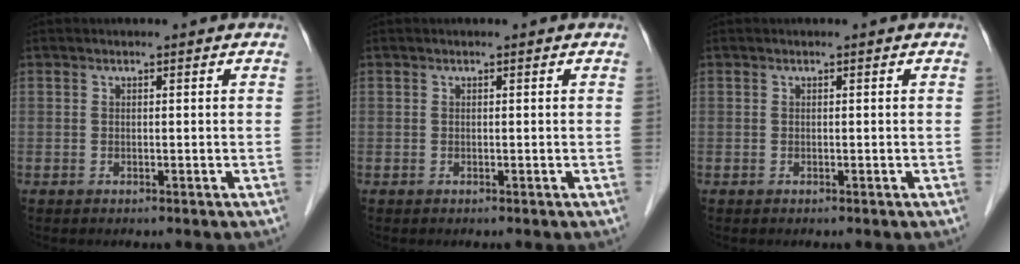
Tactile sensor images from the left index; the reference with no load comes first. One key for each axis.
{"total": 0.0}
{"total": 0.0}